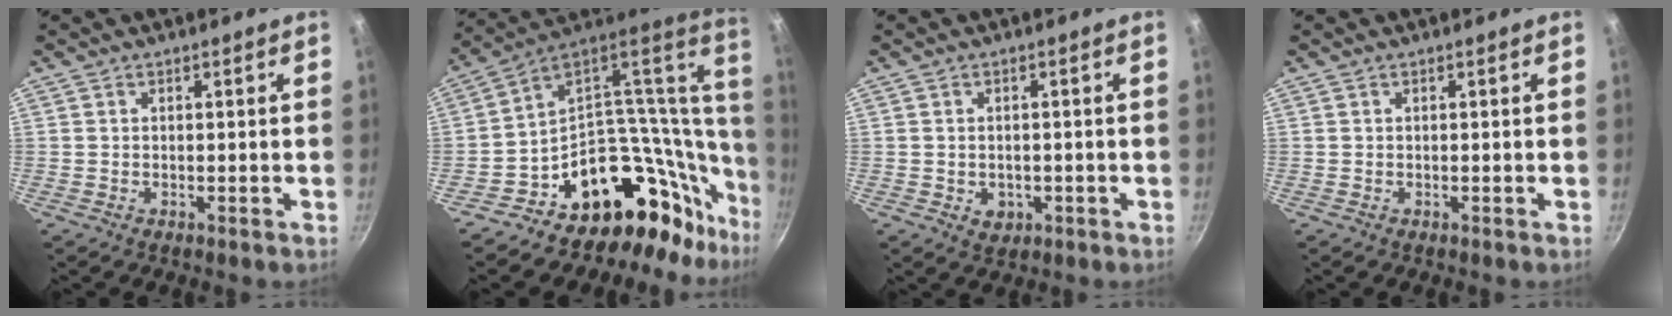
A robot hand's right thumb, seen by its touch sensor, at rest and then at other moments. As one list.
[{"total": 26.7, "force": [-2.6, 22.7, 13.9], "torque": [-0.121, 0.028, -0.061]}, {"total": 3.1, "force": [-0.8, 2.5, 1.7], "torque": [-0.021, 0.001, -0.002]}, {"total": 0.0}]